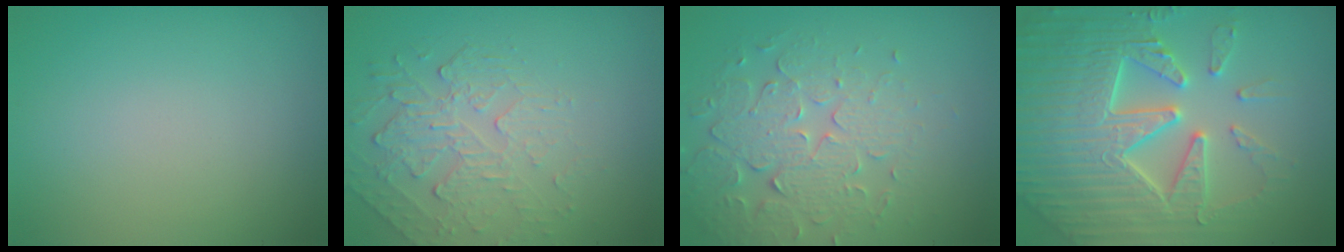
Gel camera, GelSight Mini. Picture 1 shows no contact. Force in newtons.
{"total": 2.4, "press": 1.7, "slide": 1.7}
{"total": 4.4, "press": 4.1, "slide": 1.7}
{"total": 7.7, "press": 7.6, "slide": 1.5}